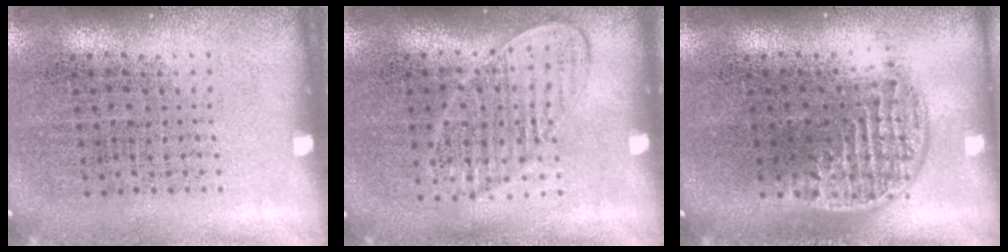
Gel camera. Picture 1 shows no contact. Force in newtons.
{"total": 1.0, "press": 1.0, "slide": 0.3}
{"total": 1.2, "press": 1.0, "slide": 0.6}